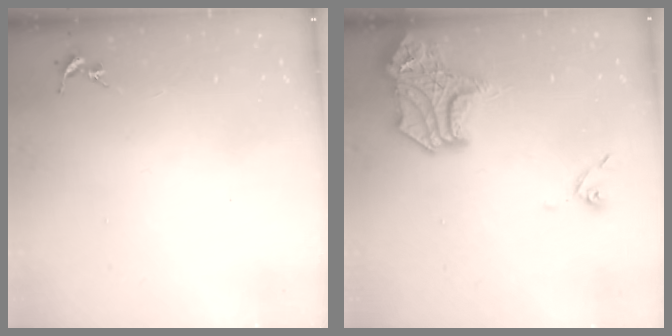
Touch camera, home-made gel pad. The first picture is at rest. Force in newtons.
{"total": 17.1, "press": 17.0, "slide": 1.5}